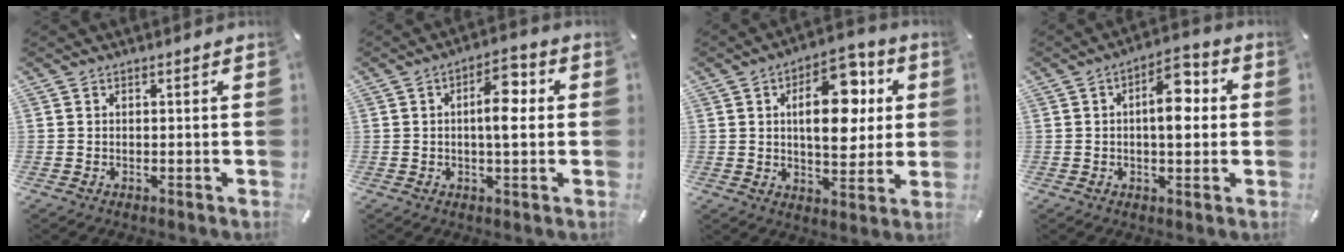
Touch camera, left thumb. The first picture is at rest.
{"total": 8.3, "force": [0.8, 3.3, 7.5], "torque": [-0.118, 0.006, 0.009]}
{"total": 16.0, "force": [4.1, 9.0, 12.6], "torque": [-0.170, -0.001, 0.065]}
{"total": 9.2, "force": [0.8, 4.6, 7.9], "torque": [-0.106, 0.003, 0.008]}